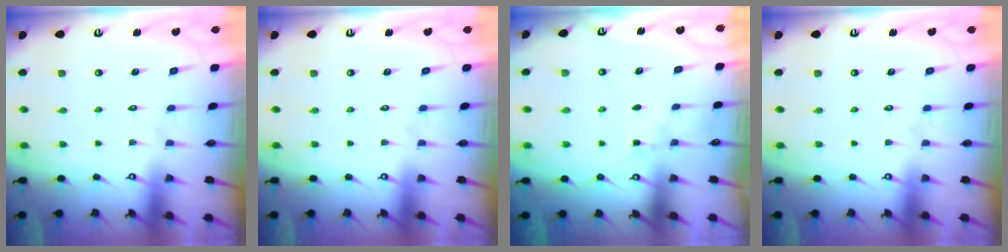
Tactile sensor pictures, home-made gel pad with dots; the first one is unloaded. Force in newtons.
{"total": 0.0}
{"total": 2.8, "press": 2.8, "slide": 0.4}
{"total": 0.0}